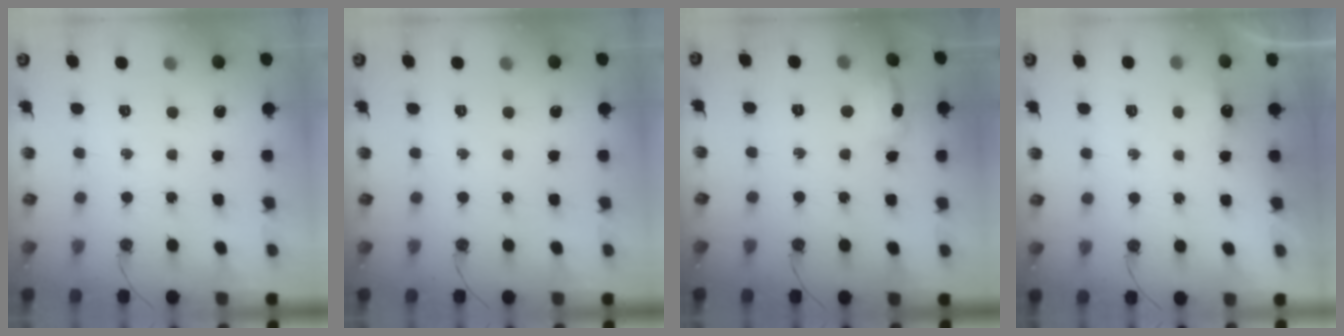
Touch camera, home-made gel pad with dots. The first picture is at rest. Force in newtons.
{"total": 0.0}
{"total": 9.4, "press": 9.3, "slide": 1.3}
{"total": 2.8, "press": 2.7, "slide": 0.4}